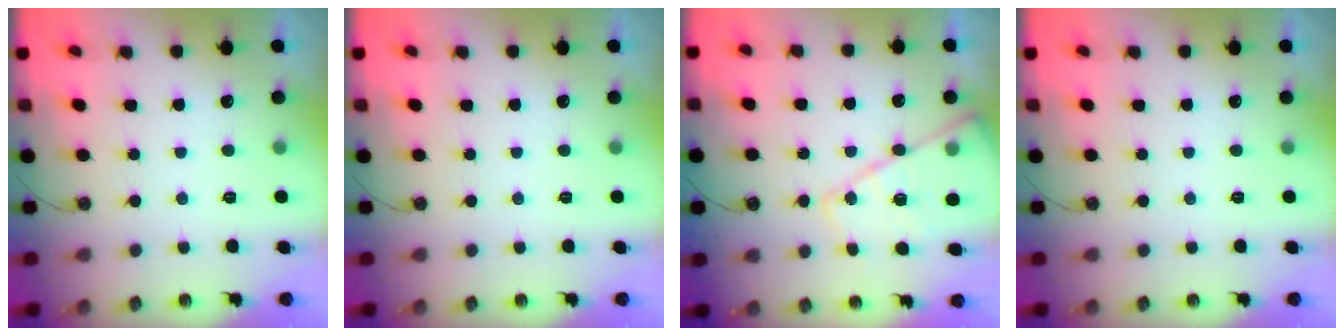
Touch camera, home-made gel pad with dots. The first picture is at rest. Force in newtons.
{"total": 0.0}
{"total": 16.9, "press": 16.8, "slide": 1.6}
{"total": 0.0}